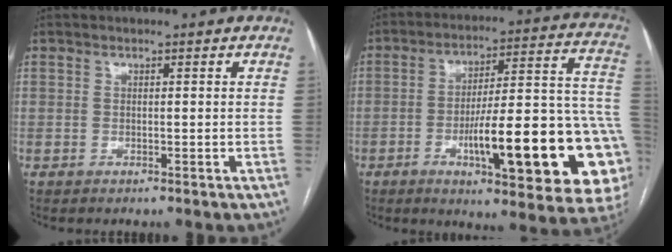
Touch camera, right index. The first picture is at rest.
{"total": 26.4, "force": [-7.2, 4.2, 25.0], "torque": [-0.258, 0.010, -0.095]}